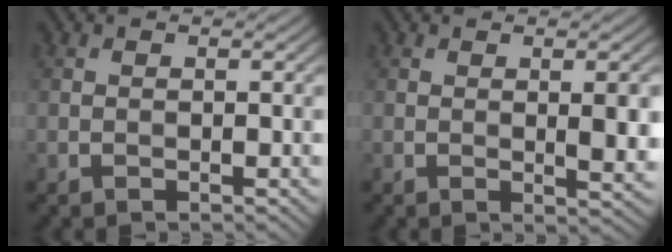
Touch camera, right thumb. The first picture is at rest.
{"total": 4.1, "force": [0.4, 1.0, 4.0], "torque": [-0.064, 0.000, 0.010]}